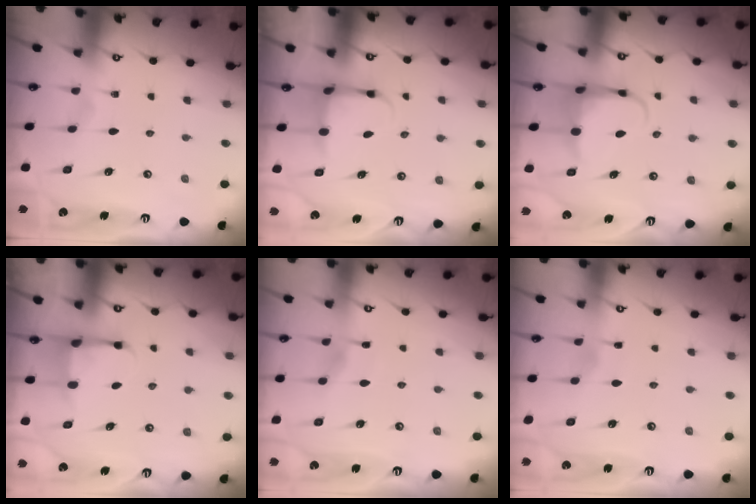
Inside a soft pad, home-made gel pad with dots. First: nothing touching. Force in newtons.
{"total": 4.0, "press": 3.7, "slide": 1.3}
{"total": 6.0, "press": 5.9, "slide": 0.7}
{"total": 3.0, "press": 3.0, "slide": 0.8}
{"total": 3.8, "press": 3.8, "slide": 0.3}
{"total": 2.2, "press": 2.2, "slide": 0.3}